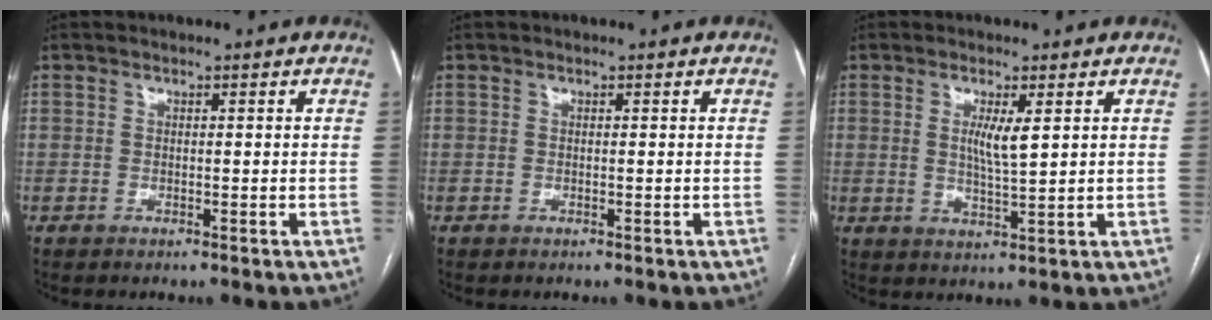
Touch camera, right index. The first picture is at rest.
{"total": 0.0}
{"total": 4.1, "force": [1.2, 0.4, 3.9], "torque": [-0.074, -0.007, 0.023]}